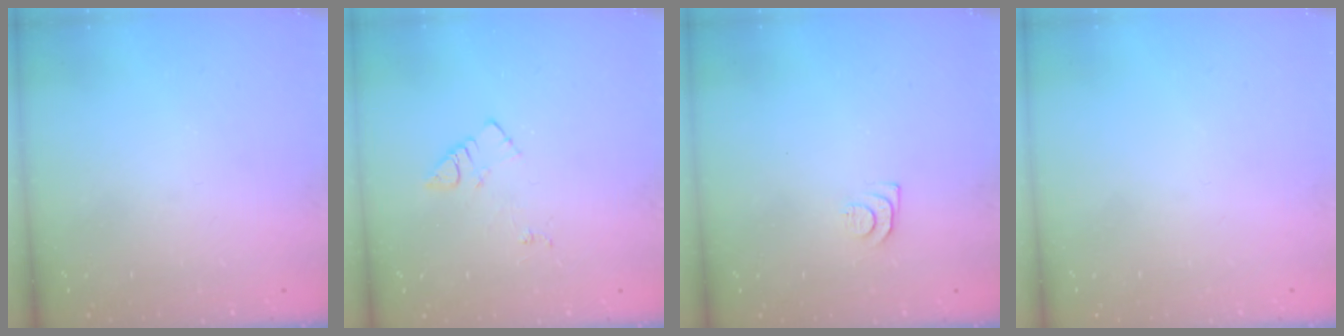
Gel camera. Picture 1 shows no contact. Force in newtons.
{"total": 7.2, "press": 7.2, "slide": 0.6}
{"total": 4.6, "press": 4.6, "slide": 0.7}
{"total": 1.8, "press": 1.7, "slide": 0.1}